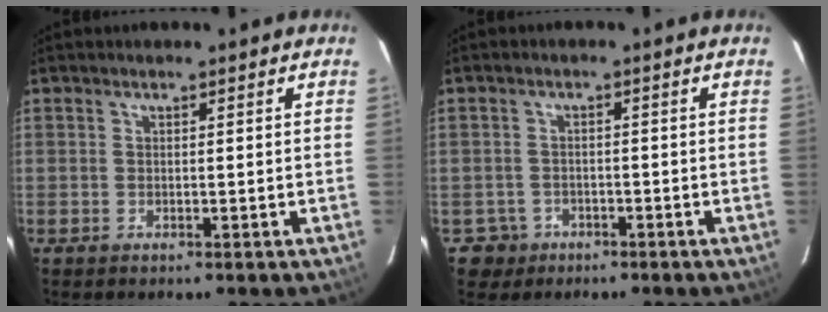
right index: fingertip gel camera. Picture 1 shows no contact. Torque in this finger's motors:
{"motor_torque": [-0.47, 0.28, -1.05, -0.21]}